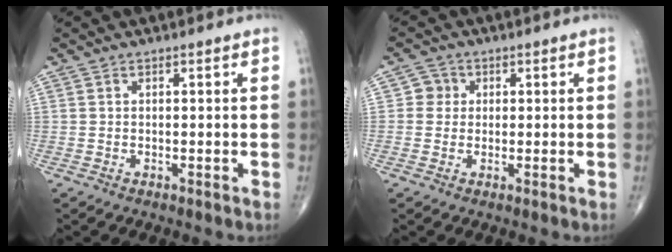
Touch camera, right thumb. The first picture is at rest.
{"total": 2.9, "force": [0.4, 2.8, 0.5], "torque": [0.014, 0.005, -0.002]}